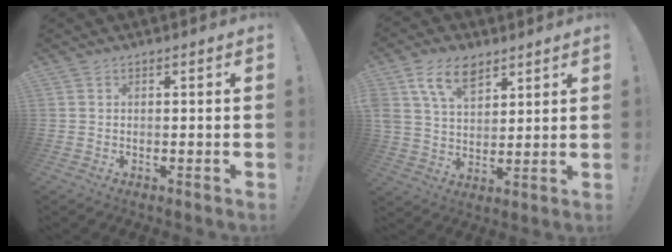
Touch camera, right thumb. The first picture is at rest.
{"total": 11.8, "force": [7.1, 6.9, 6.3], "torque": [-0.118, -0.023, 0.138]}